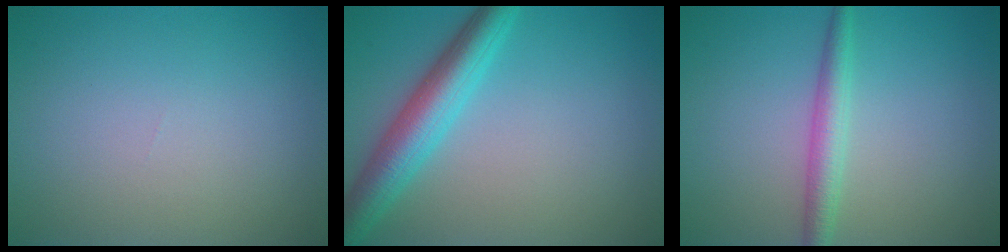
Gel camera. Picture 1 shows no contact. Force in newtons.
{"total": 5.3, "press": 5.3, "slide": 0.2}
{"total": 2.6, "press": 2.6, "slide": 0.0}